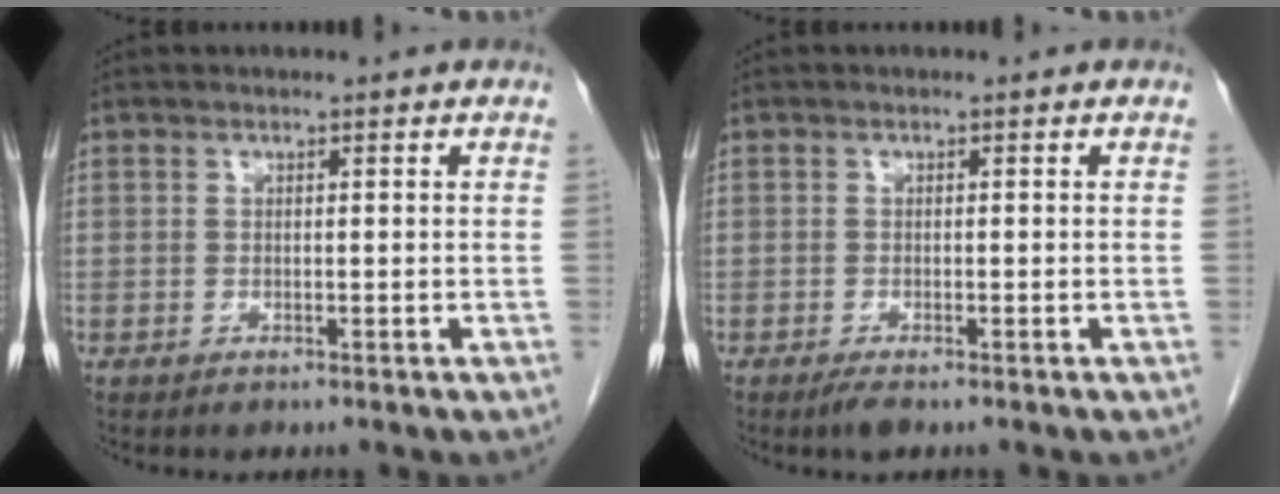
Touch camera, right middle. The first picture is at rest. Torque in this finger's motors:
{"motor_torque": [0.19, 0.03, 0.12, 0.03]}